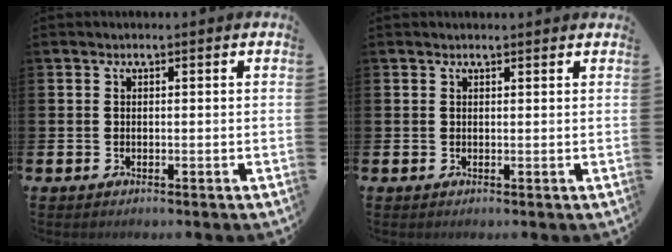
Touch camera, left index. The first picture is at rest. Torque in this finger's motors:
{"motor_torque": [0.90, -1.24, 0.03, 0.00]}